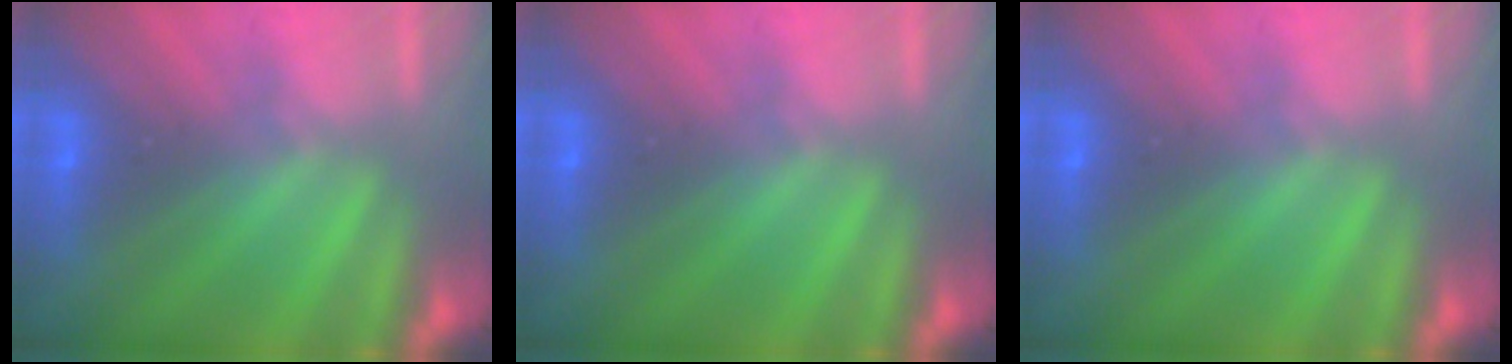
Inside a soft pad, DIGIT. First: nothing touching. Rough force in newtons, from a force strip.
{"total": 0.0}
{"total": 0.0}